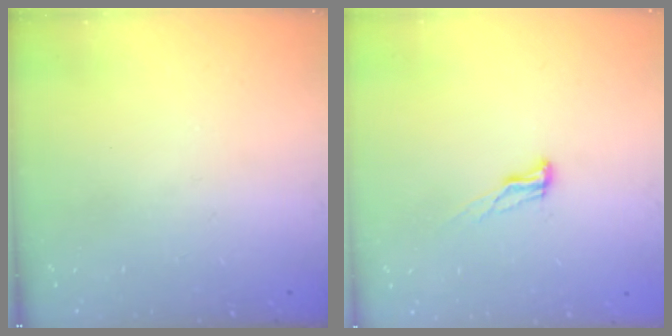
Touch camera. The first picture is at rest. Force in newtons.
{"total": 6.9, "press": 6.9, "slide": 0.9}